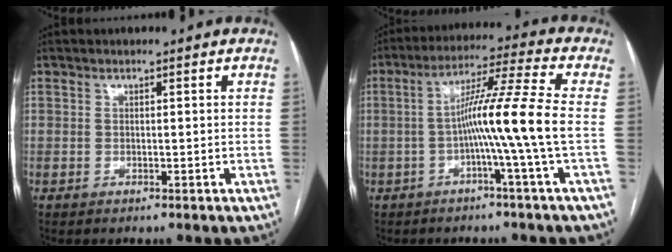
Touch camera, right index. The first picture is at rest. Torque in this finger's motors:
{"motor_torque": [1.63, -0.35, 0.67, 0.20]}